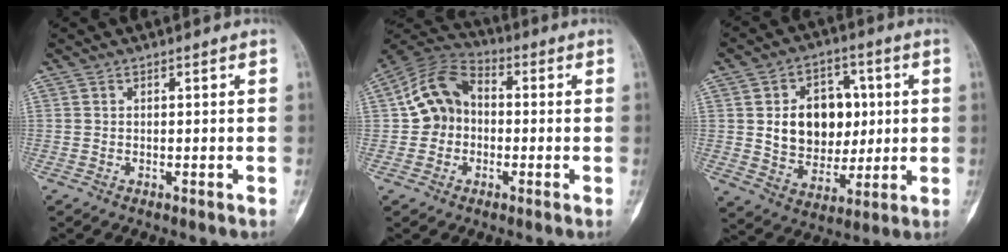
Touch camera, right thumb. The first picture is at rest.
{"total": 10.3, "force": [-0.4, 8.5, 5.9], "torque": [-0.090, 0.032, -0.023]}
{"total": 14.7, "force": [2.0, 11.1, 9.4], "torque": [-0.090, 0.000, 0.044]}